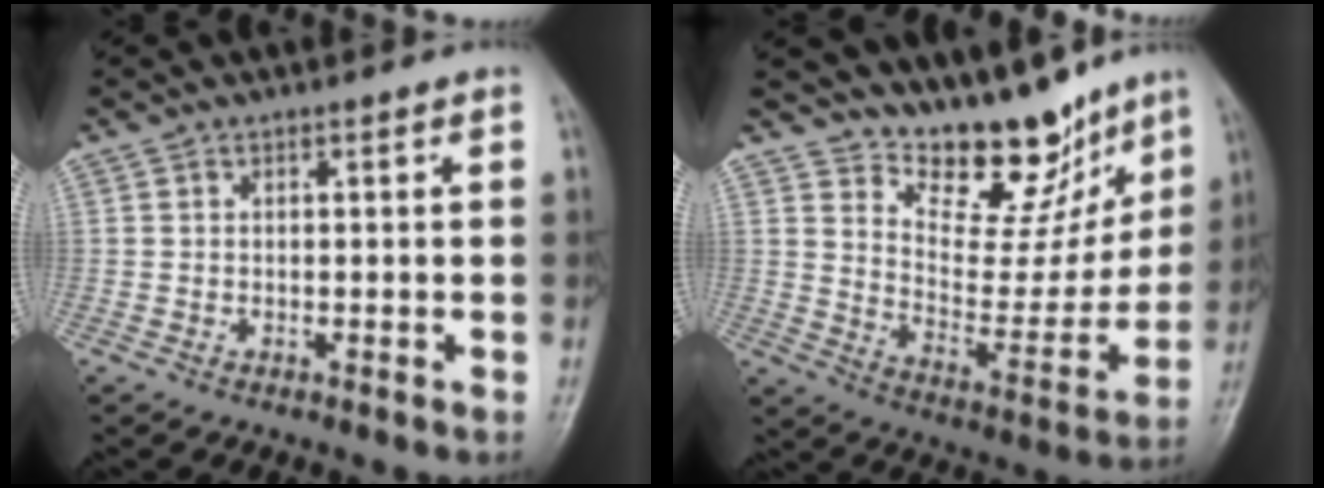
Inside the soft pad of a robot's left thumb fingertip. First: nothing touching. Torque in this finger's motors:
{"motor_torque": [1.29, 1.01, 0.24, -0.10, 0.01]}